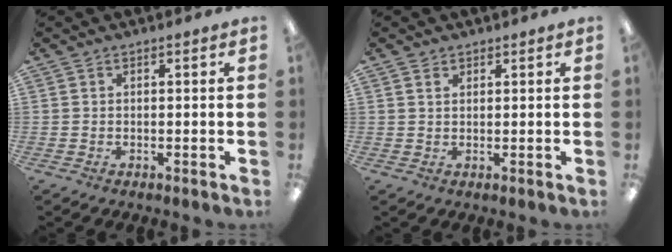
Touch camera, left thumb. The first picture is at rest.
{"total": 1.5, "force": [1.1, 0.9, 0.5], "torque": [-0.012, 0.000, 0.021]}